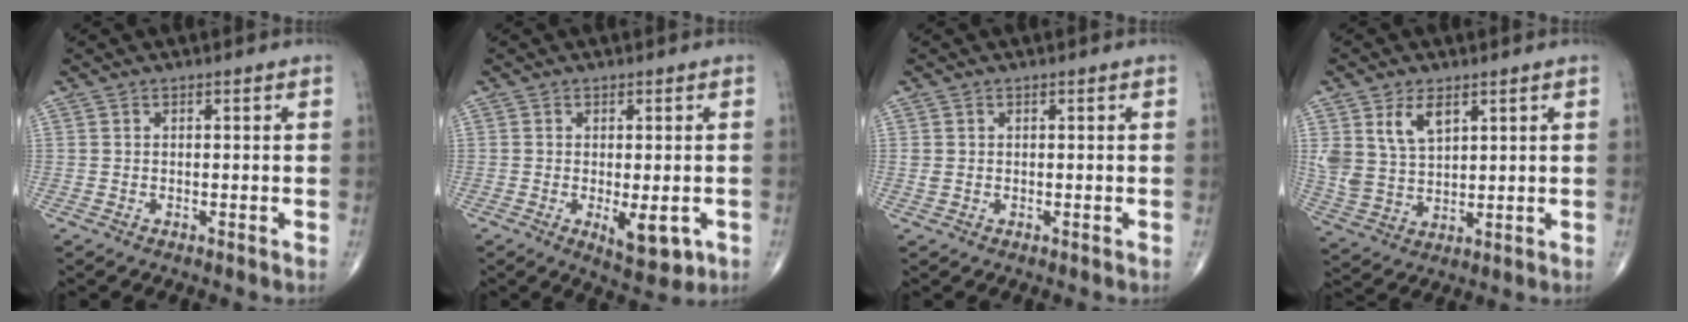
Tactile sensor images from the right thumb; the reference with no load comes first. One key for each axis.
{"total": 6.6, "fx": -1.8, "fy": 2.7, "fz": 5.7, "tx": -0.072, "ty": -0.013, "tz": -0.018}
{"total": 1.0, "fx": 0.1, "fy": 0.8, "fz": 0.6, "tx": -0.014, "ty": 0.001, "tz": 0.005}
{"total": 8.4, "fx": 4.0, "fy": 4.9, "fz": 5.5, "tx": -0.096, "ty": -0.017, "tz": 0.089}